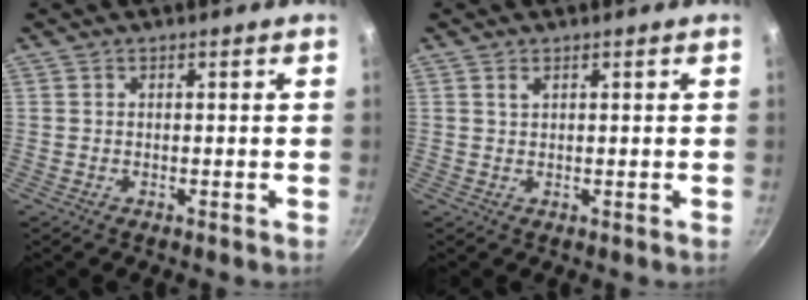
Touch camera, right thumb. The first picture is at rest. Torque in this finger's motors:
{"motor_torque": [-0.37, 0.36, -0.01, -0.11, 0.08]}